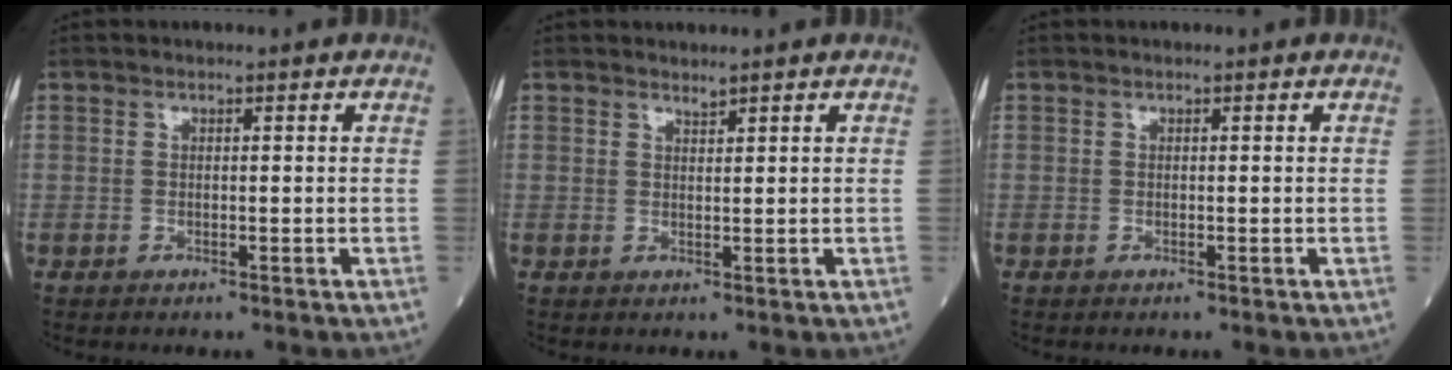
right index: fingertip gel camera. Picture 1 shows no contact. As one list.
[{"total": 0.8, "force": [0.8, -0.1, 0.1], "torque": [-0.007, -0.006, 0.015]}, {"total": 0.0}]